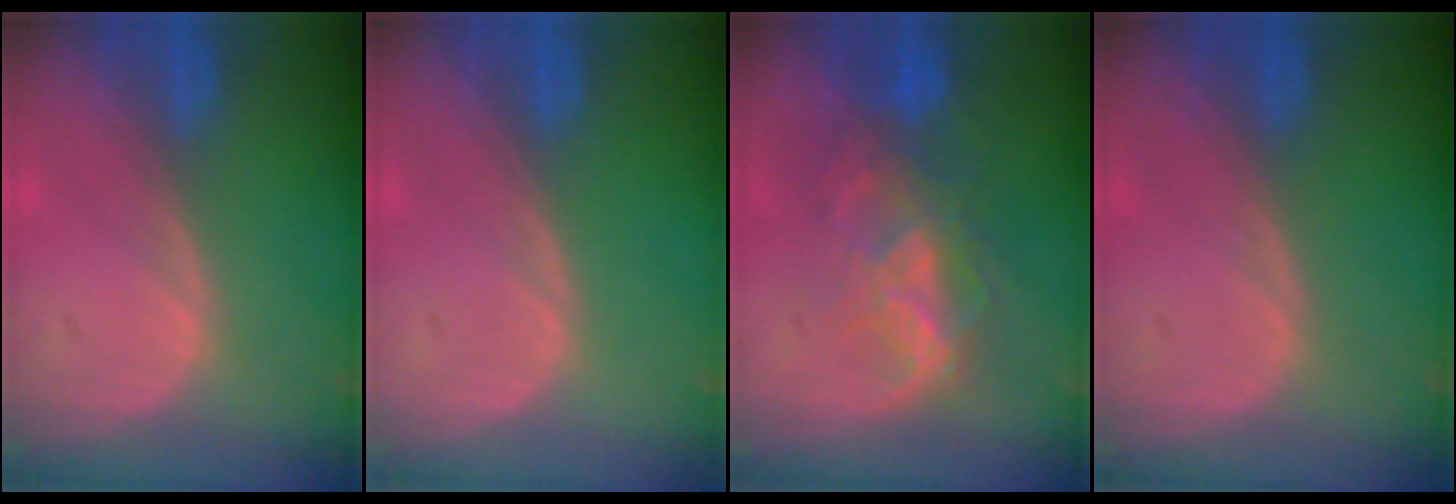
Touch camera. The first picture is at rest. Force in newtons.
{"total": 0.0}
{"total": 7.8, "press": 7.1, "slide": 3.1}
{"total": 0.0}